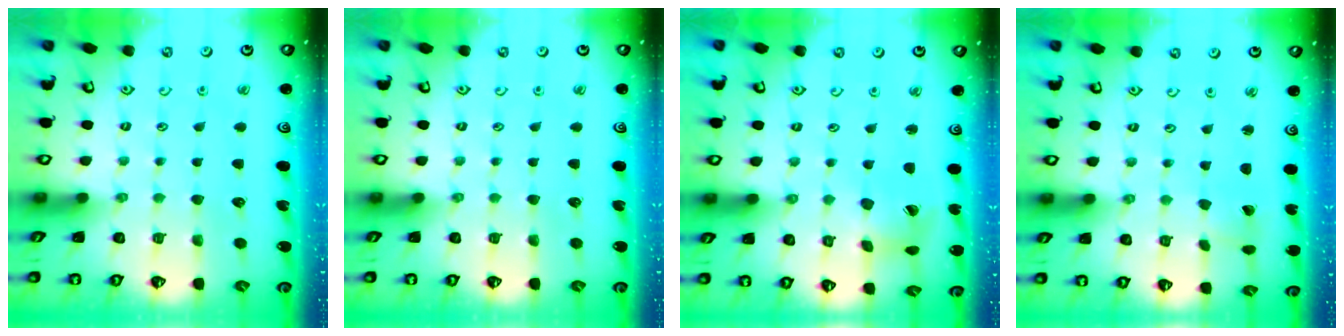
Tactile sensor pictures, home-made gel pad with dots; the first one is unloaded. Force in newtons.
{"total": 0.0}
{"total": 6.3, "press": 6.3, "slide": 0.8}
{"total": 0.7, "press": 0.7, "slide": 0.1}